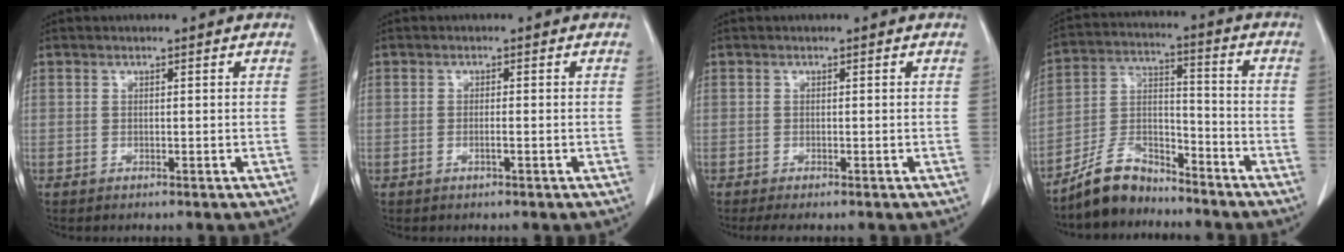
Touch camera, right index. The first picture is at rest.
{"total": 0.8, "force": [-0.3, -0.1, 0.8], "torque": [-0.017, 0.000, -0.004]}
{"total": 2.3, "force": [-1.9, 0.2, 1.4], "torque": [-0.015, -0.002, -0.025]}
{"total": 8.9, "force": [-8.0, 2.8, 2.7], "torque": [-0.056, 0.014, -0.149]}